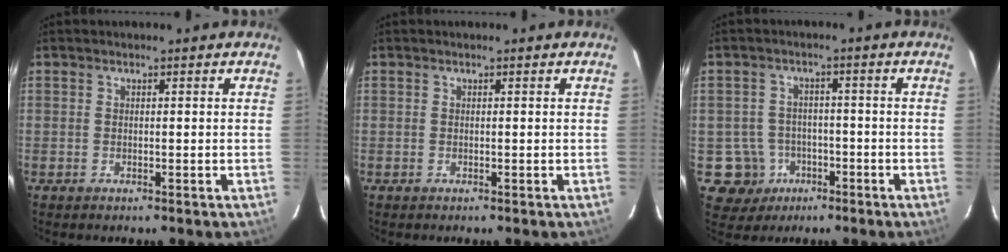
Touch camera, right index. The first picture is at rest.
{"total": 0.0}
{"total": 7.1, "force": [-2.8, 6.5, 0.3], "torque": [-0.023, 0.030, -0.033]}